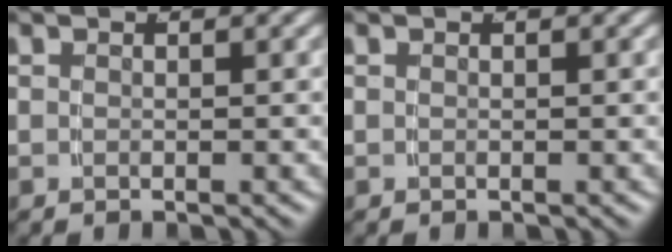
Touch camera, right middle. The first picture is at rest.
{"total": 0.0}